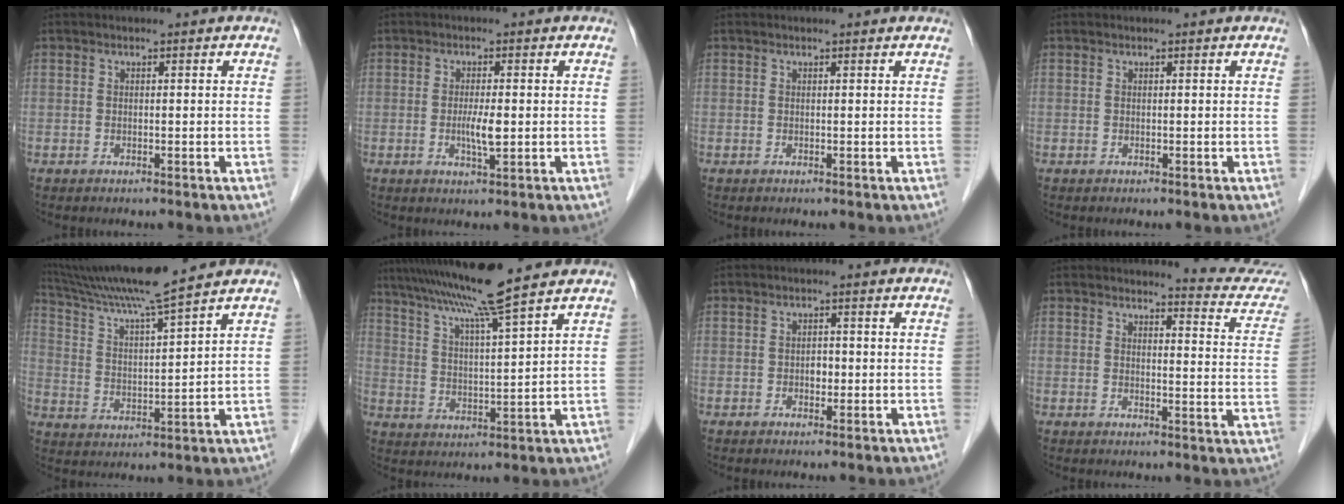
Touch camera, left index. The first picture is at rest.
{"total": 3.3, "force": [-0.2, 0.4, 3.3], "torque": [-0.062, -0.005, -0.003]}
{"total": 1.0, "force": [0.9, 0.0, 0.5], "torque": [-0.017, 0.016, 0.016]}
{"total": 0.5, "force": [0.4, -0.1, 0.3], "torque": [-0.012, 0.011, 0.012]}
{"total": 13.3, "force": [11.6, -1.5, 6.4], "torque": [-0.124, 0.013, 0.203]}
{"total": 11.8, "force": [9.6, -1.8, 6.7], "torque": [-0.120, 0.014, 0.163]}
{"total": 1.6, "force": [-0.3, 0.9, 1.3], "torque": [-0.021, 0.003, -0.005]}
{"total": 10.4, "force": [10.4, -0.3, 1.2], "torque": [-0.003, -0.077, 0.098]}